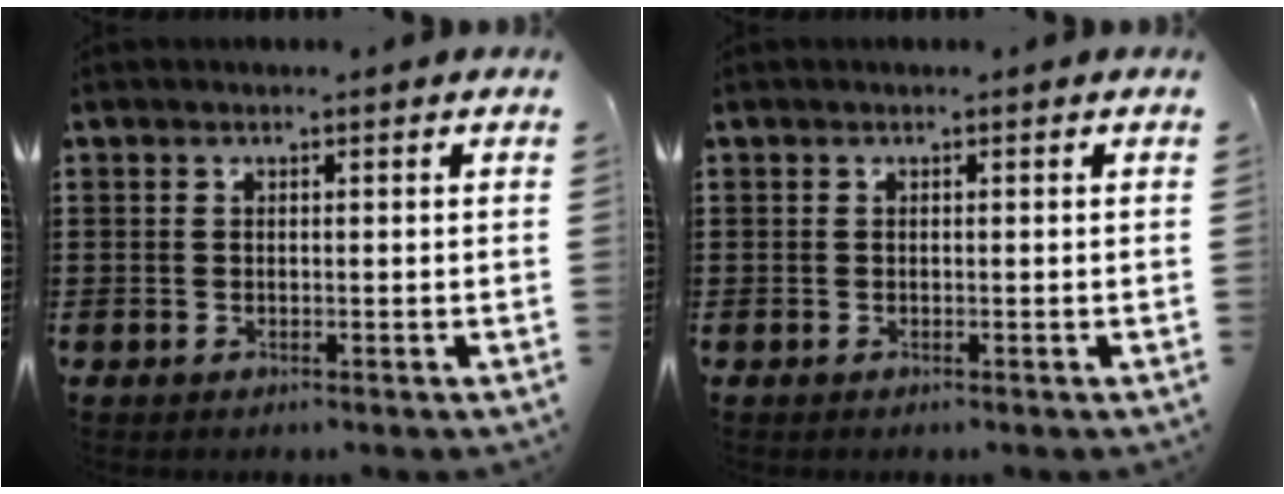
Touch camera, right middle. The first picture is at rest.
{"total": 0.0}